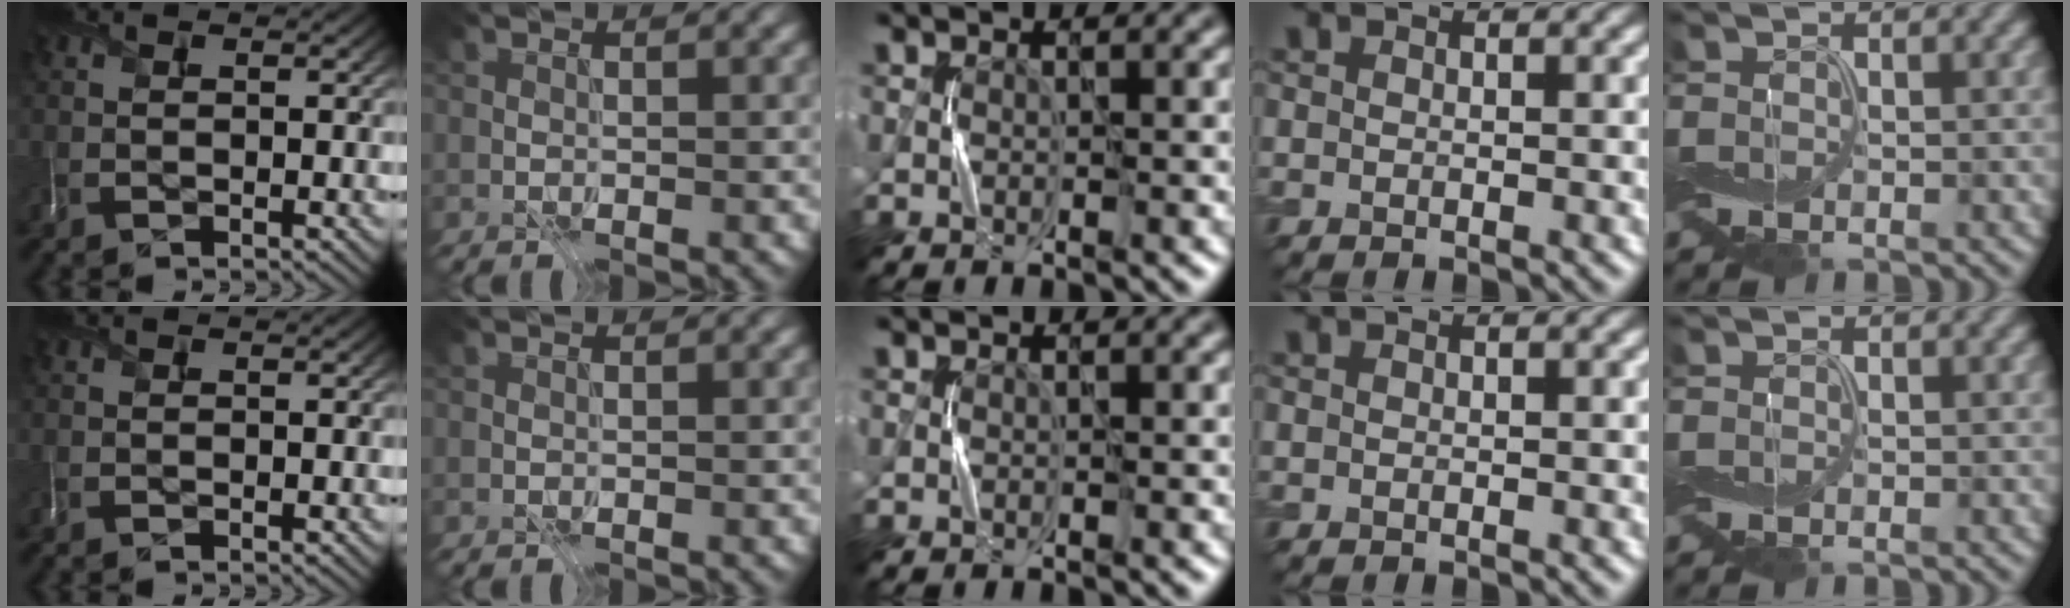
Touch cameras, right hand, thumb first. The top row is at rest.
{}